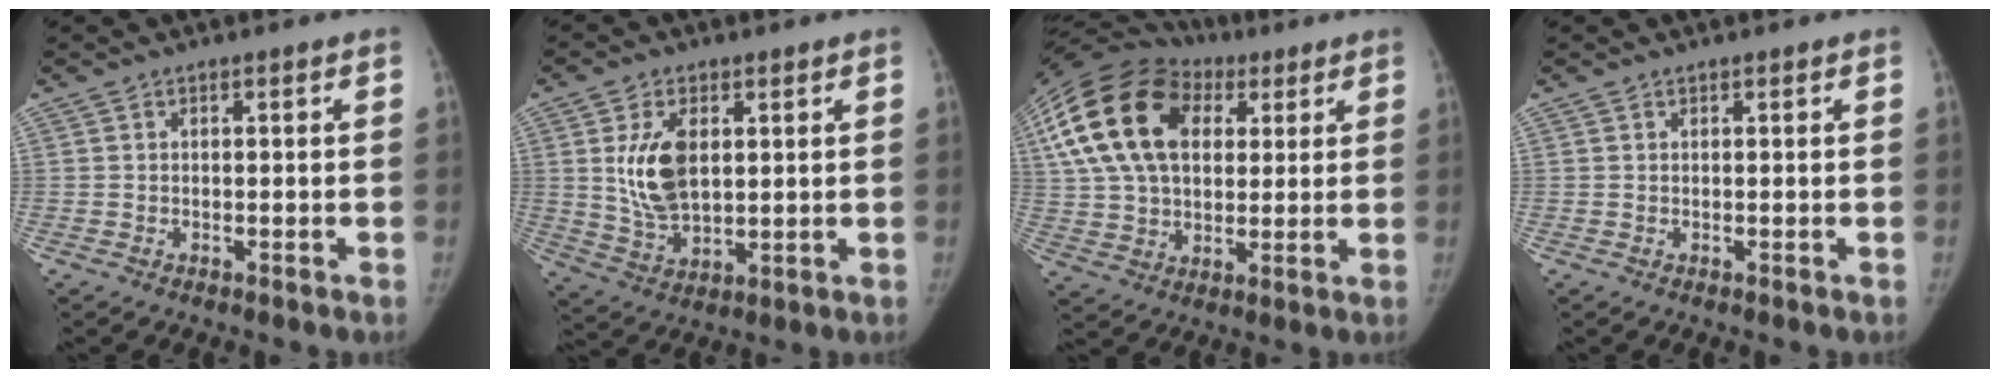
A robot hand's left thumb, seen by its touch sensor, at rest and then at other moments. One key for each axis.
{"total": 10.4, "fx": 2.5, "fy": 6.2, "fz": 8.0, "tx": -0.135, "ty": -0.017, "tz": 0.057}
{"total": 24.0, "fx": 7.6, "fy": 16.0, "fz": 16.2, "tx": -0.313, "ty": 0.030, "tz": 0.132}
{"total": 0.0}